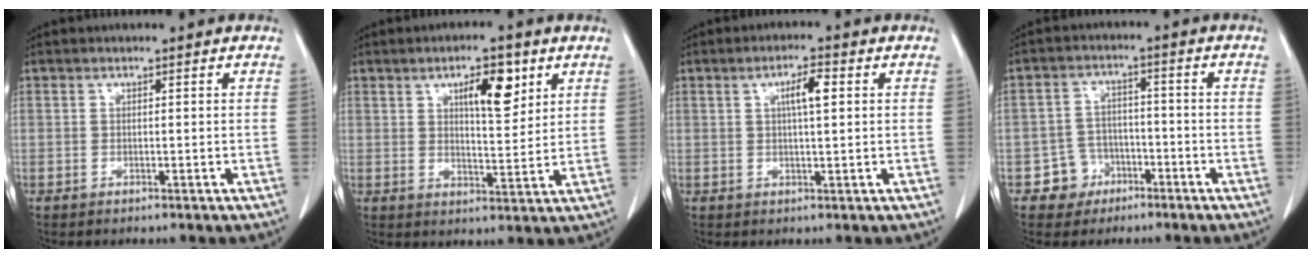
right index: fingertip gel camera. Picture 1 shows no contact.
{"total": 7.3, "force": [3.5, 2.3, 5.9], "torque": [-0.094, 0.002, 0.056]}
{"total": 4.0, "force": [1.1, 0.6, 3.7], "torque": [-0.065, 0.005, 0.019]}
{"total": 5.2, "force": [-2.8, 4.5, 0.2], "torque": [0.007, 0.017, -0.041]}